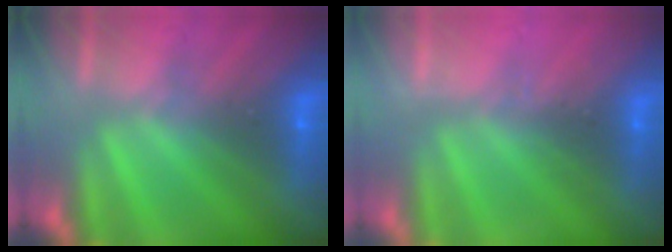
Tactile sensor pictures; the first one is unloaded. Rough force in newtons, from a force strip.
{"total": 2.3}